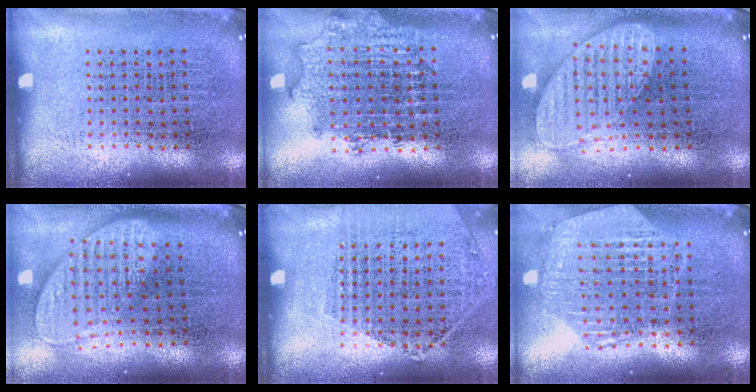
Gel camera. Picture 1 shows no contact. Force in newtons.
{"total": 1.8, "press": 1.4, "slide": 1.1}
{"total": 2.0, "press": 1.6, "slide": 1.2}
{"total": 2.0, "press": 1.6, "slide": 1.2}
{"total": 1.0, "press": 0.9, "slide": 0.5}
{"total": 1.2, "press": 1.2, "slide": 0.1}